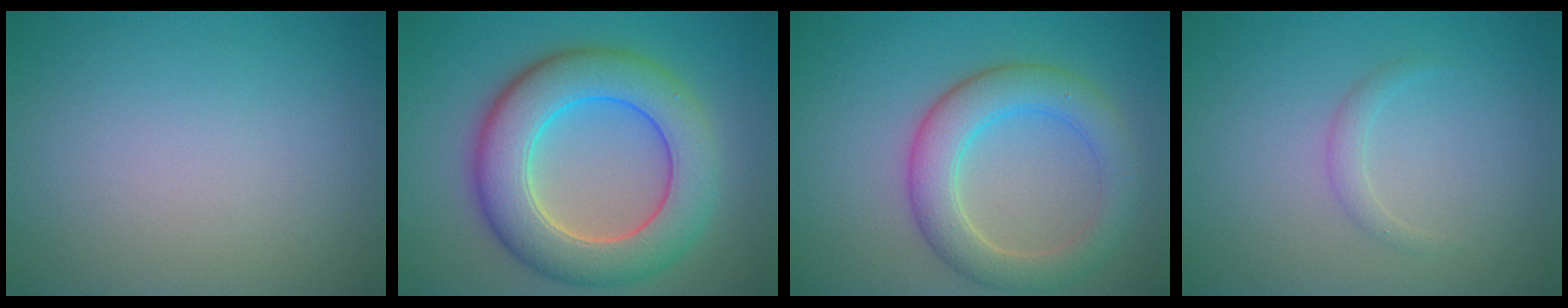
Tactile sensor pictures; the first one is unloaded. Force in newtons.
{"total": 9.3, "press": 9.2, "slide": 0.4}
{"total": 5.4, "press": 5.4, "slide": 0.3}
{"total": 1.1, "press": 1.1, "slide": 0.1}